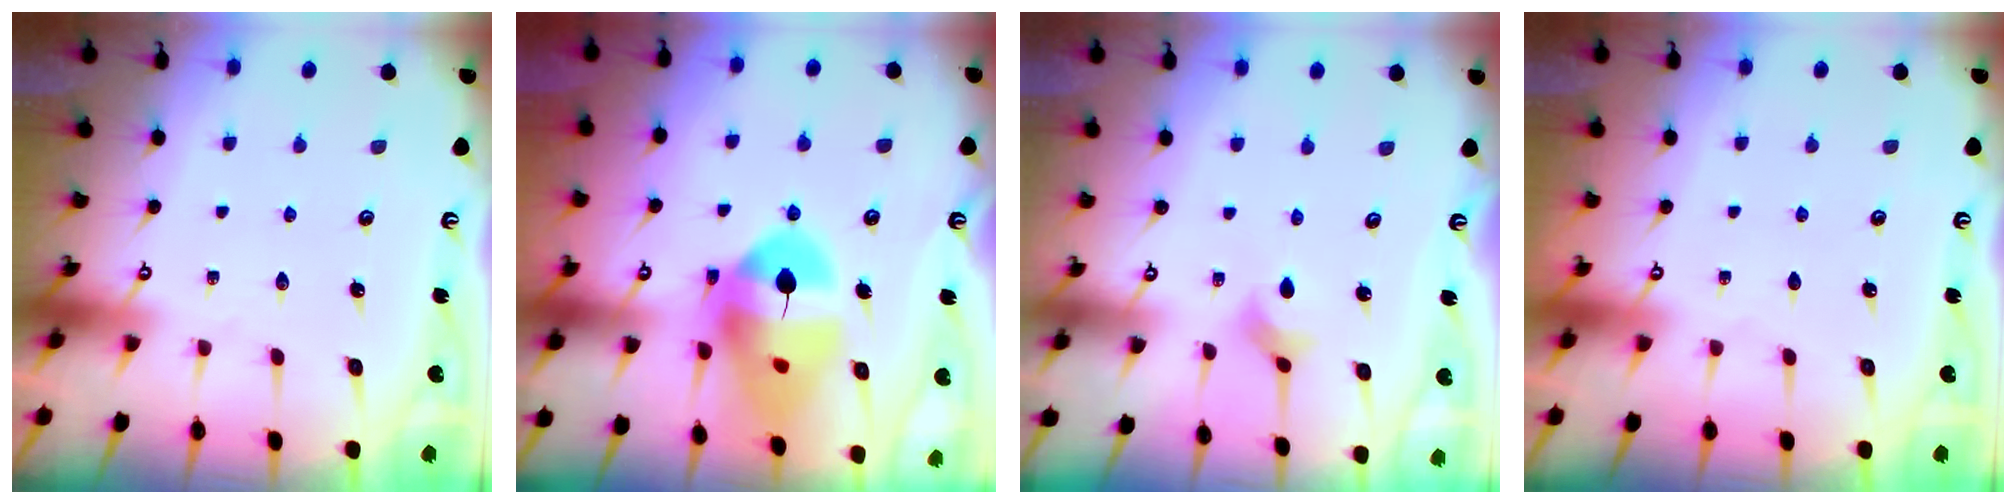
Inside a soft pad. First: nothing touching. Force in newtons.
{"total": 16.1, "press": 16.0, "slide": 1.6}
{"total": 3.3, "press": 3.3, "slide": 0.6}
{"total": 0.0}